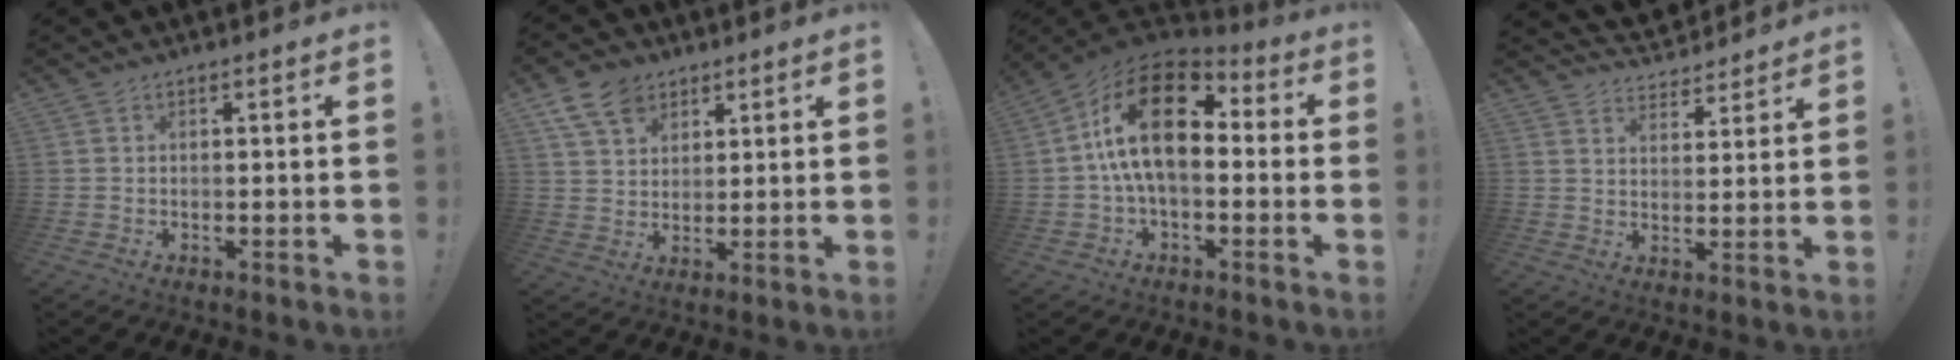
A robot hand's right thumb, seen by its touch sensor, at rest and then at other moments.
{"total": 10.2, "force": [6.0, 7.1, 4.2], "torque": [-0.067, -0.028, 0.117]}
{"total": 19.9, "force": [3.6, 10.2, 16.7], "torque": [-0.300, 0.000, 0.063]}
{"total": 5.8, "force": [5.2, 2.4, 0.6], "torque": [-0.002, -0.048, 0.095]}